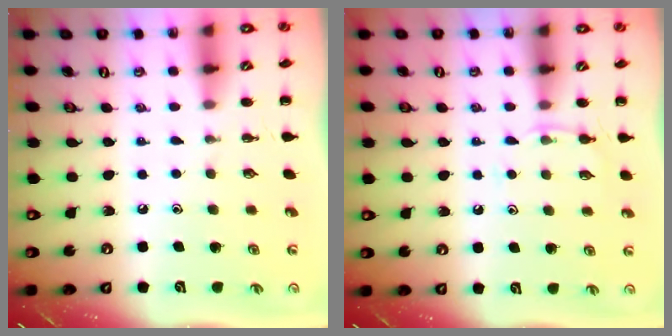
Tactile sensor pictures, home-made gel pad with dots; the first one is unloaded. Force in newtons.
{"total": 4.8, "press": 4.5, "slide": 1.7}